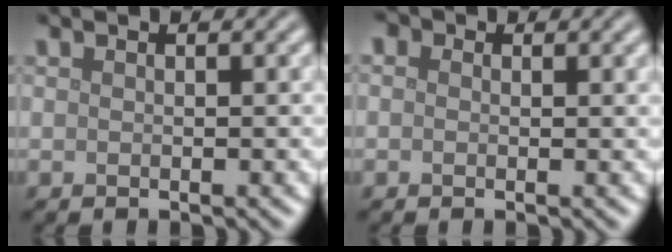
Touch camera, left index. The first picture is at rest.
{"total": 1.7, "force": [0.7, 1.2, 1.0], "torque": [-0.007, 0.005, -0.011]}